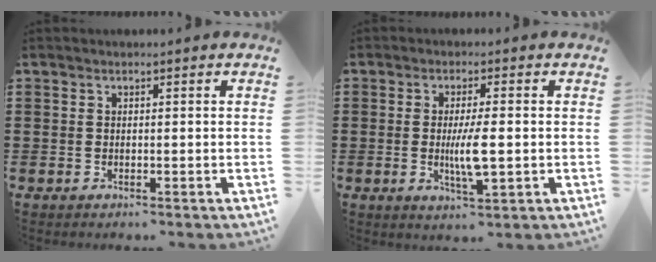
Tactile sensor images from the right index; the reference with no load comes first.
{"total": 5.3, "force": [-0.5, 0.9, 5.2], "torque": [-0.106, -0.006, -0.015]}